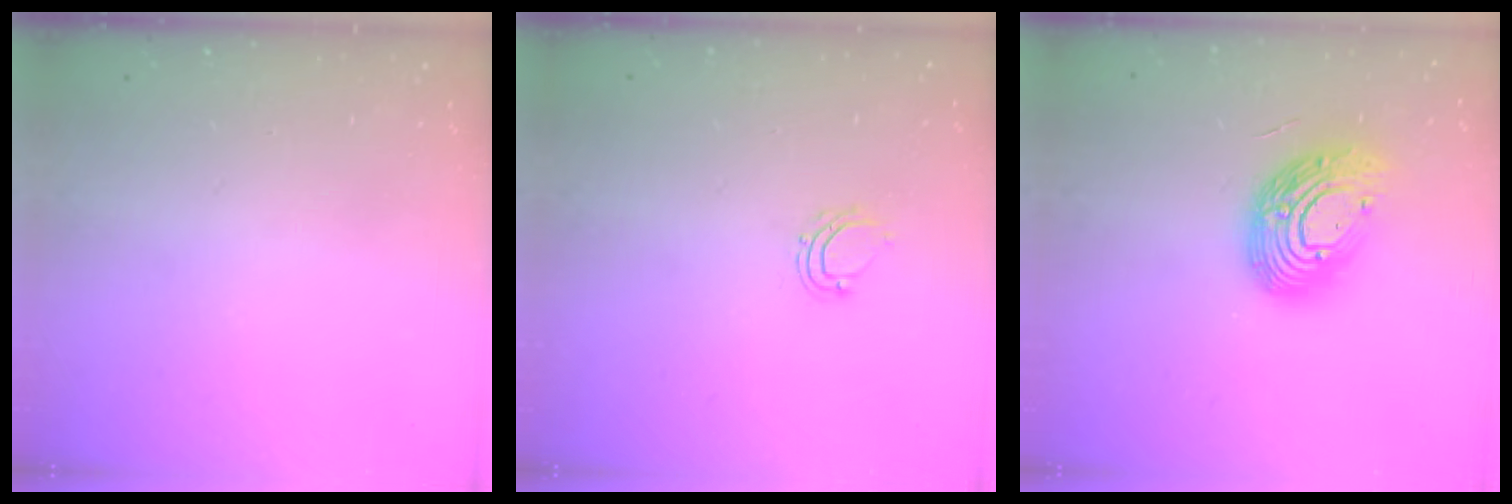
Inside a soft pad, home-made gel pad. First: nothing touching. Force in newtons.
{"total": 4.5, "press": 4.4, "slide": 0.6}
{"total": 15.7, "press": 15.7, "slide": 1.1}